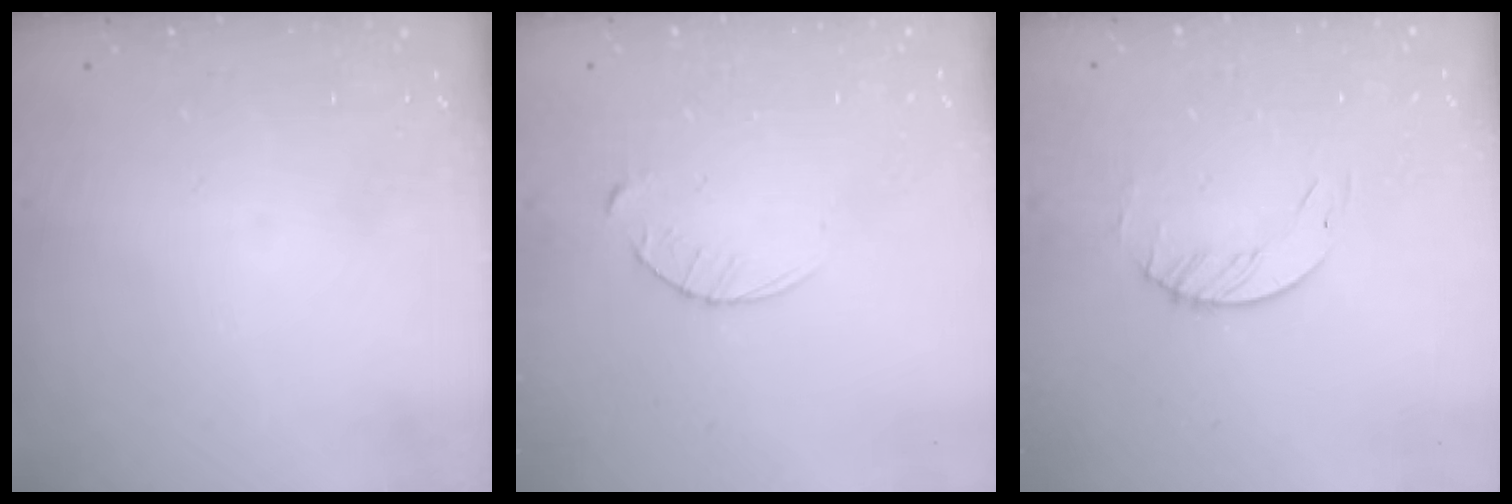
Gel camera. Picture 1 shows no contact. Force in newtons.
{"total": 4.0, "press": 4.0, "slide": 0.5}
{"total": 1.7, "press": 1.7, "slide": 0.2}